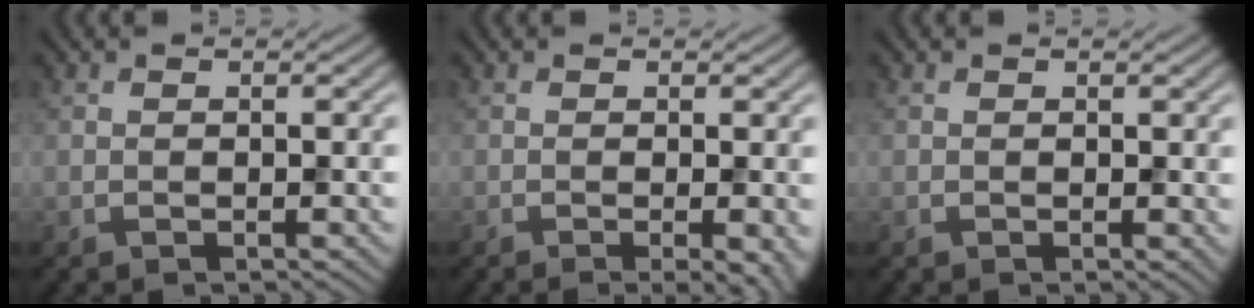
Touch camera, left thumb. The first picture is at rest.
{"total": 3.5, "force": [-1.0, 0.7, 3.2], "torque": [-0.043, -0.006, -0.017]}
{"total": 0.6, "force": [0.2, 0.4, 0.4], "torque": [0.000, -0.003, 0.003]}